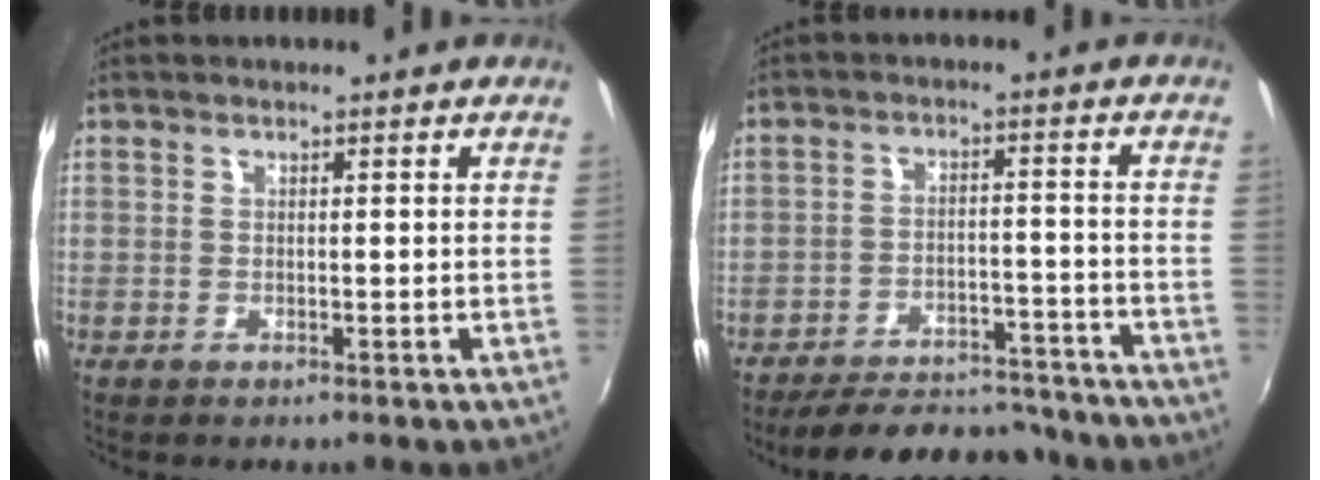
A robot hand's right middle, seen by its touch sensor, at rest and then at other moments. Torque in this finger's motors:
{"motor_torque": [0.97, -1.17, 0.41, 0.10]}